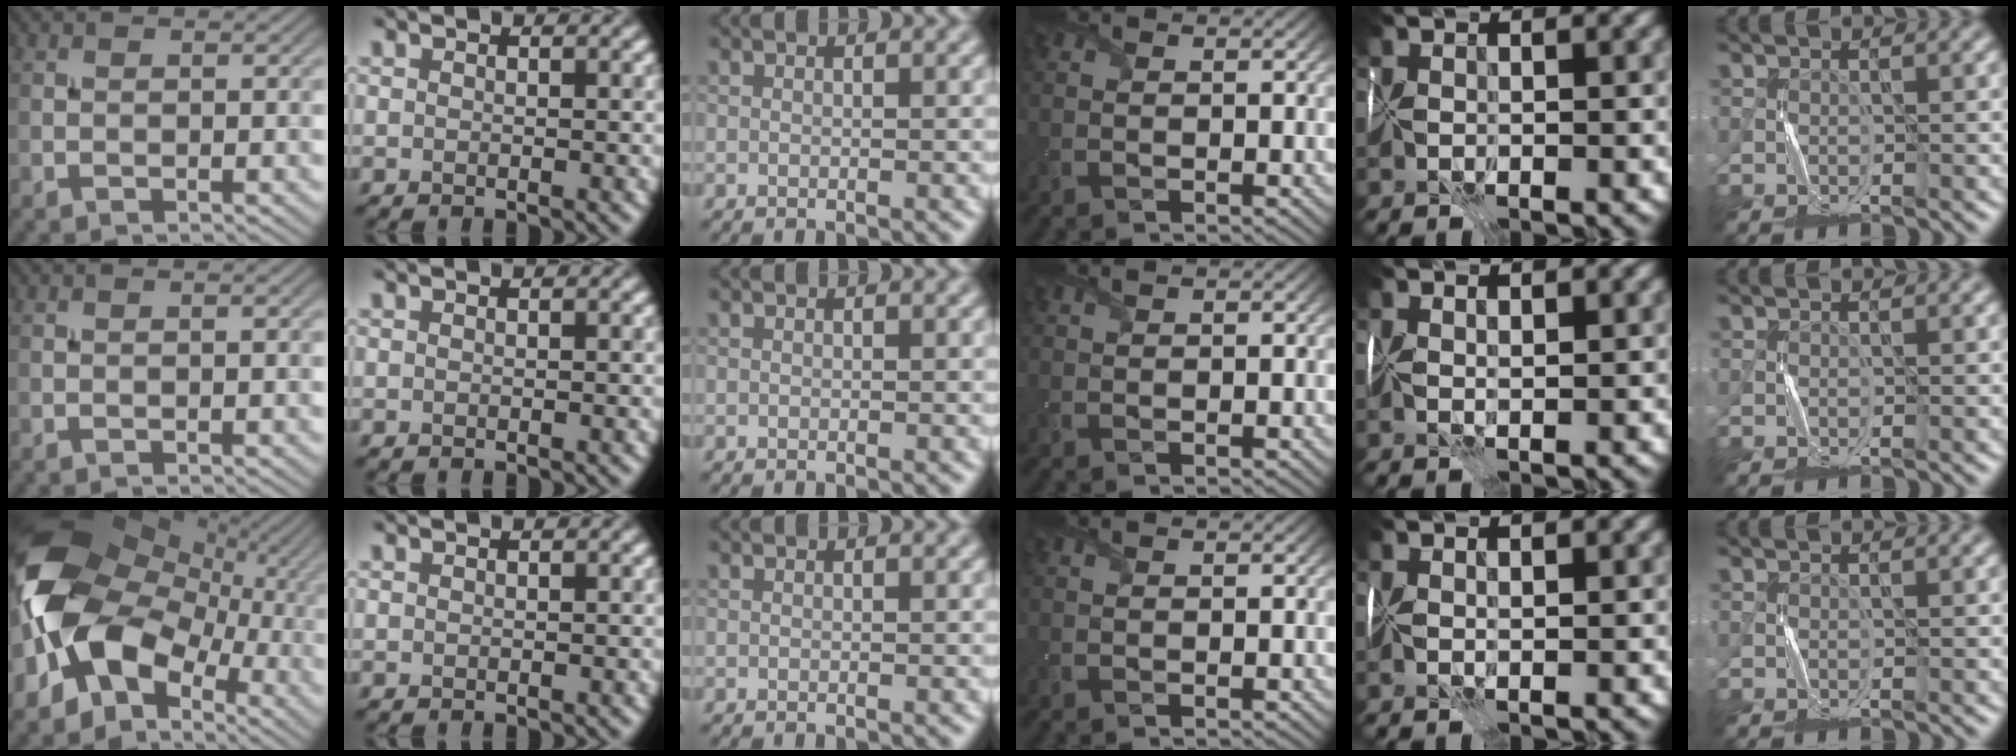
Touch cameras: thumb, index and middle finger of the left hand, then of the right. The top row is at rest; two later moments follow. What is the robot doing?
{"motion": "fold", "object": "handkerchief"}